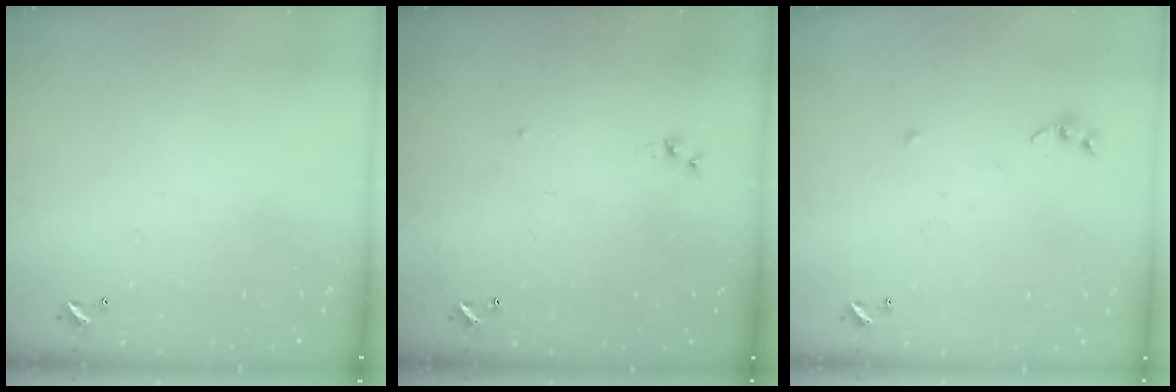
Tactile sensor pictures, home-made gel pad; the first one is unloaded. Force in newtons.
{"total": 6.0, "press": 6.0, "slide": 0.7}
{"total": 4.8, "press": 4.7, "slide": 0.5}